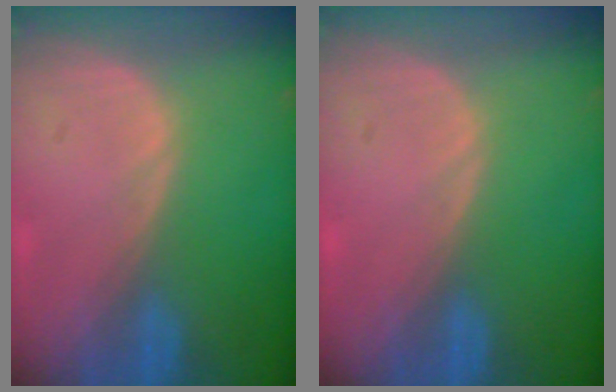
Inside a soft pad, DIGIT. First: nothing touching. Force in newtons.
{"total": 0.0}